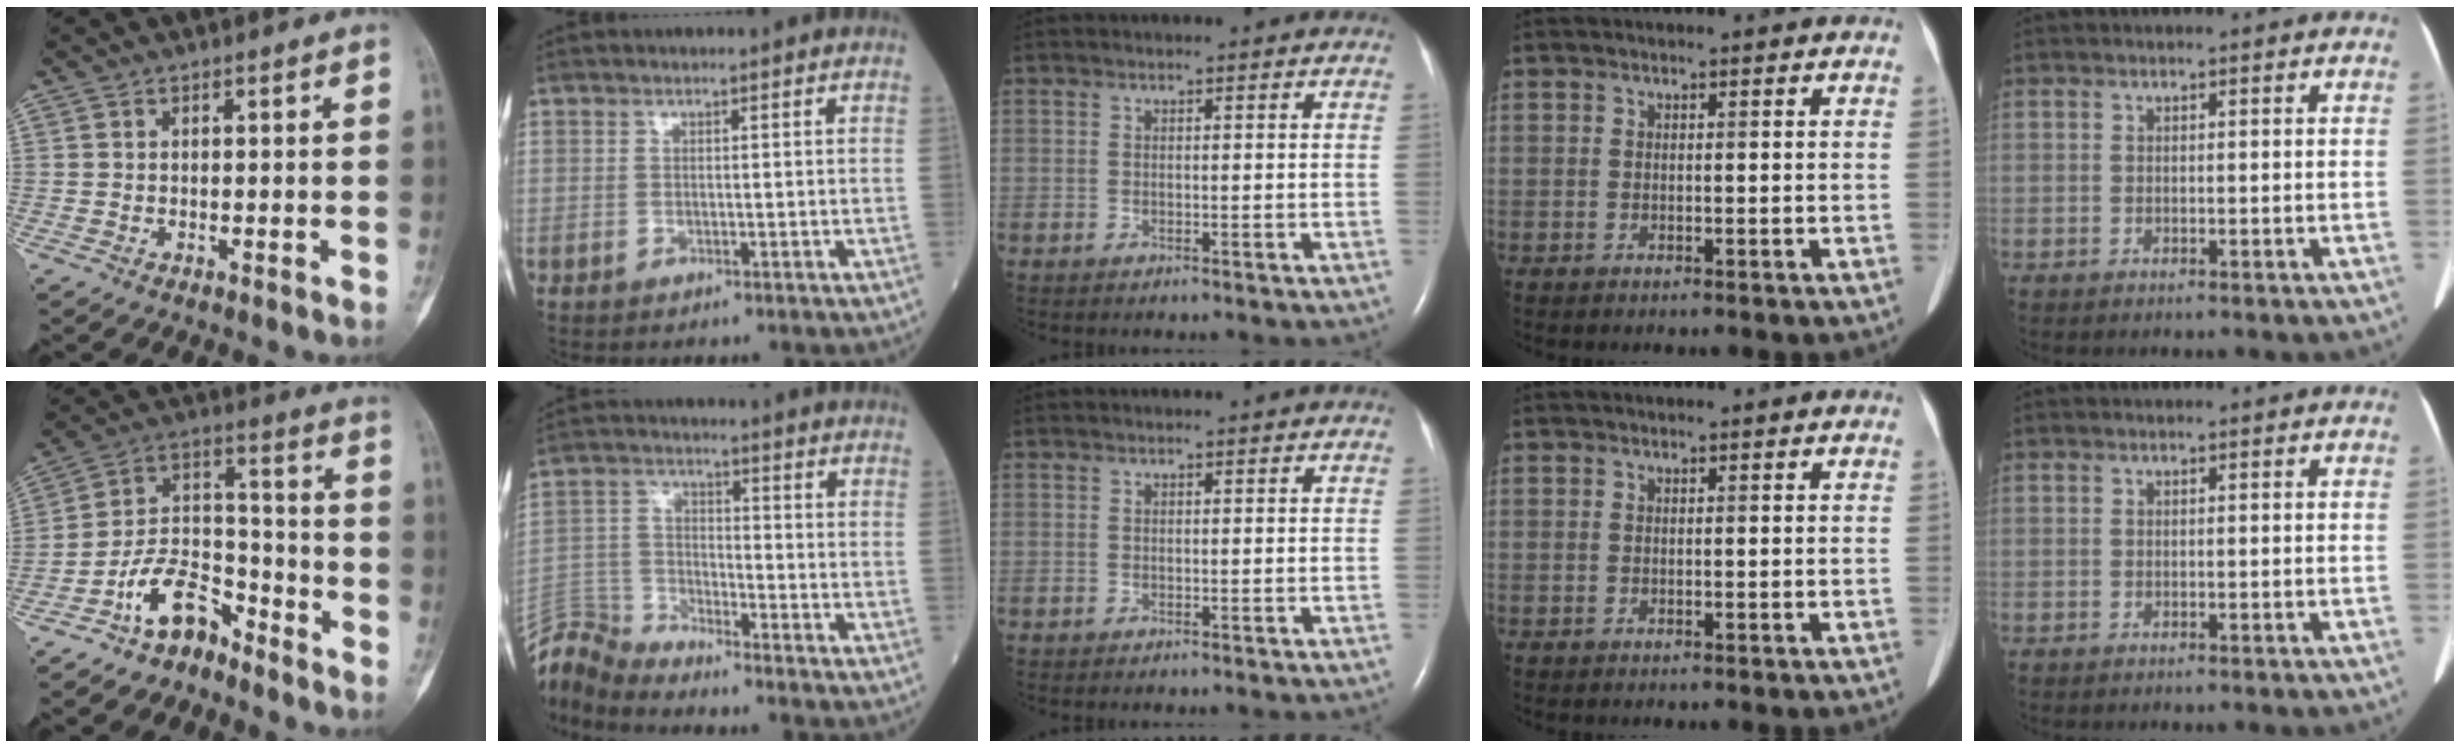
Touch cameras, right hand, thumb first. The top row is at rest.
{"thumb": {"total": 10.5, "force": [-7.7, 5.2, 4.9], "torque": [-0.082, 0.089, -0.150]}, "index": {"total": 8.3, "force": [-8.3, -0.9, -0.4], "torque": [-0.003, 0.013, -0.165]}}